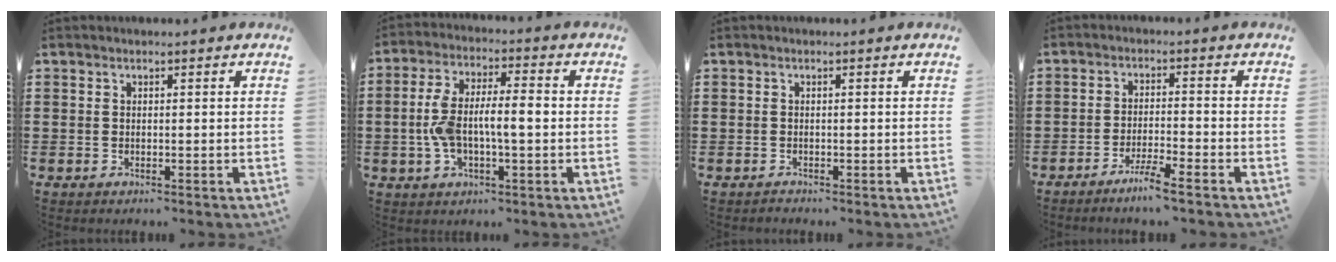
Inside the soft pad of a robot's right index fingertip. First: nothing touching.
{"total": 8.1, "force": [-0.8, 3.2, 7.4], "torque": [-0.159, 0.002, -0.023]}
{"total": 0.6, "force": [-0.5, 0.3, -0.1], "torque": [0.002, 0.004, -0.013]}
{"total": 3.9, "force": [-3.2, -0.5, 2.1], "torque": [-0.050, -0.010, -0.063]}